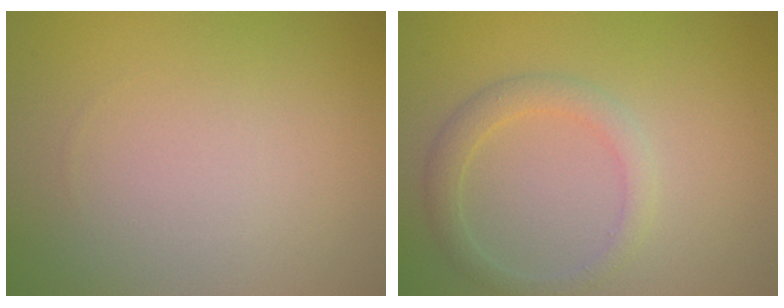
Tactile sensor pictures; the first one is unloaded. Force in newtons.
{"total": 2.4, "press": 2.4, "slide": 0.2}